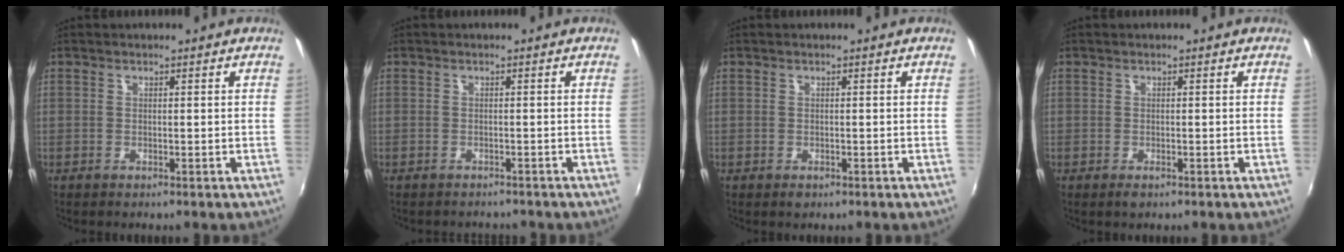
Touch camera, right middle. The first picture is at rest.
{"total": 2.6, "force": [-2.4, 0.7, 0.5], "torque": [-0.015, -0.011, -0.032]}
{"total": 1.0, "force": [-0.6, 0.7, 0.3], "torque": [-0.005, -0.005, -0.010]}
{"total": 1.0, "force": [-0.6, 0.5, 0.5], "torque": [-0.008, -0.005, -0.012]}